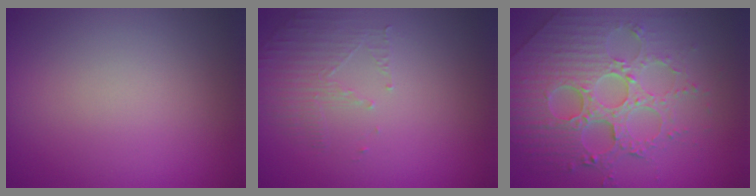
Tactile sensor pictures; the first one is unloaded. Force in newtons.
{"total": 1.7, "press": 0.9, "slide": 1.4}
{"total": 8.2, "press": 5.9, "slide": 5.6}